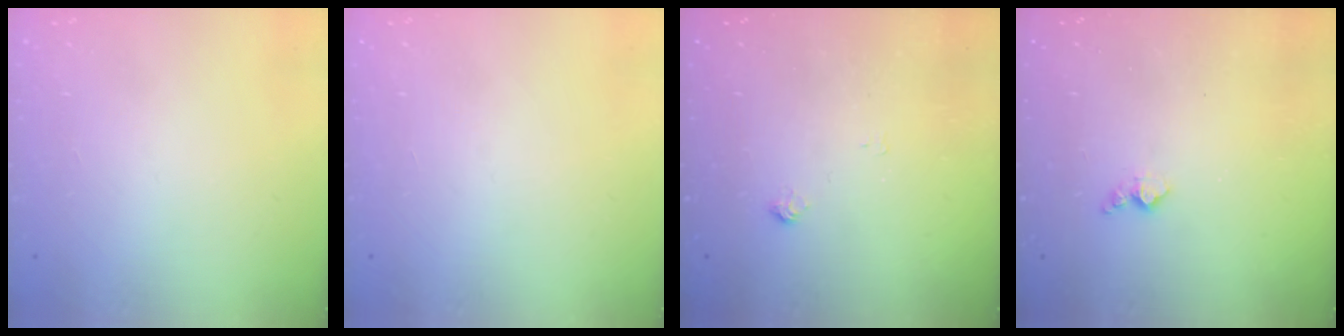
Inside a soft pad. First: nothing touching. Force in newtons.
{"total": 0.0}
{"total": 6.9, "press": 6.9, "slide": 0.6}
{"total": 3.7, "press": 3.6, "slide": 0.5}